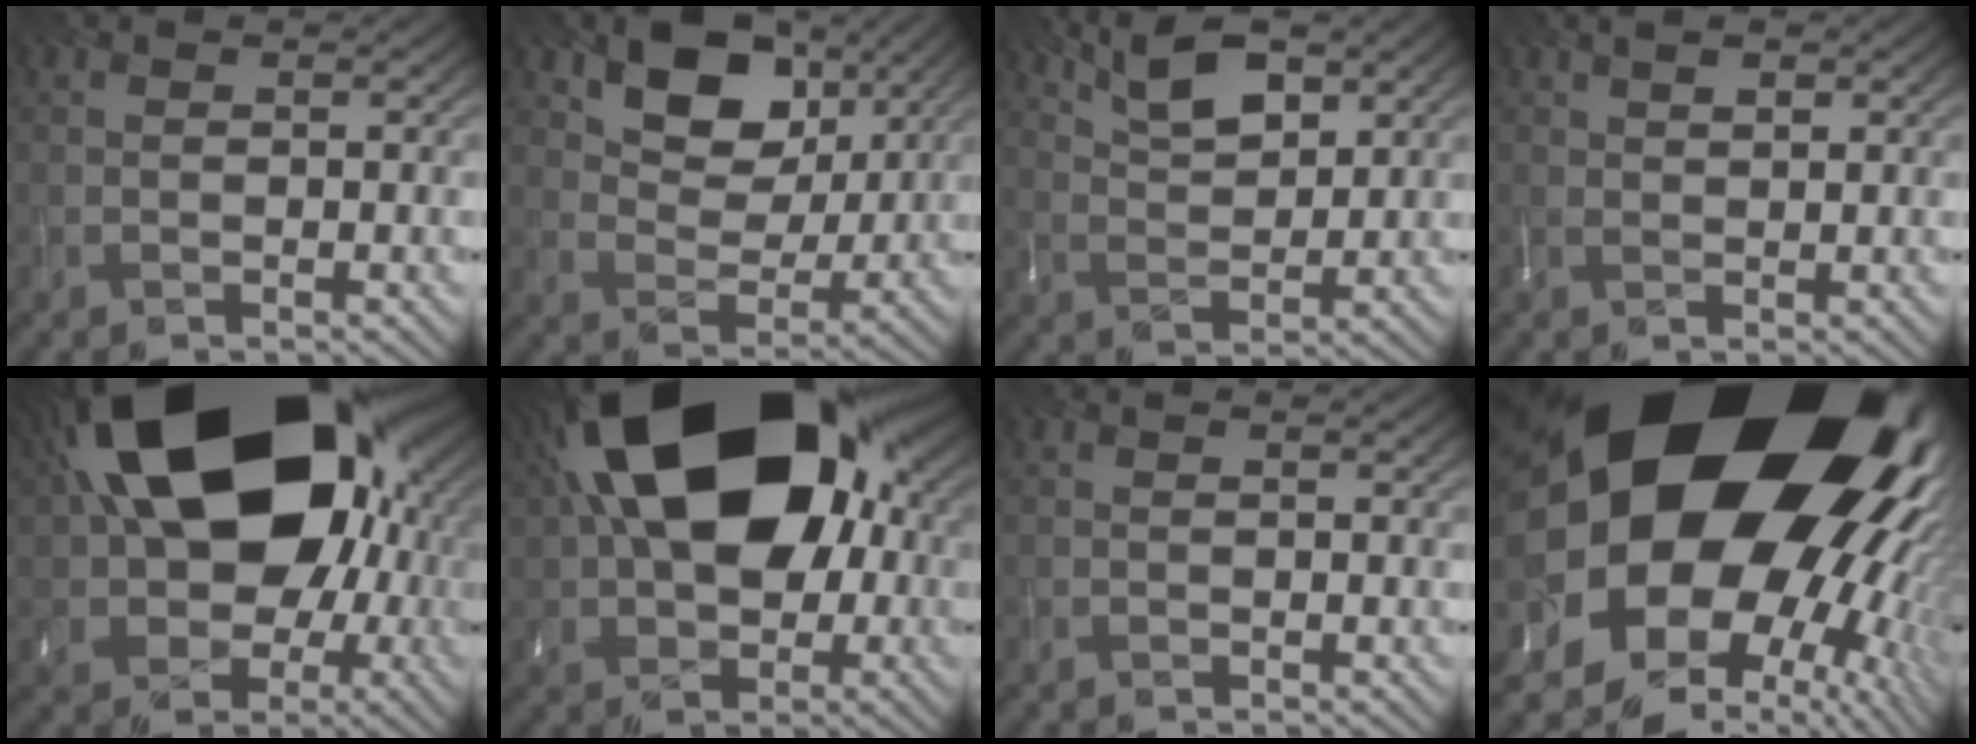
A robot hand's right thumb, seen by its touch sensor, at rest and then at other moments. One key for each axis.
{"total": 9.8, "fx": 5.2, "fy": 6.2, "fz": 5.5, "tx": -0.099, "ty": -0.003, "tz": 0.082}
{"total": 6.3, "fx": 4.2, "fy": 2.1, "fz": 4.2, "tx": -0.088, "ty": 0.007, "tz": 0.086}
{"total": 1.4, "fx": 1.2, "fy": 0.3, "fz": 0.7, "tx": -0.006, "ty": -0.002, "tz": 0.023}
{"total": 22.9, "fx": 5.6, "fy": 15.6, "fz": 15.8, "tx": -0.287, "ty": 0.027, "tz": 0.093}
{"total": 22.1, "fx": 5.6, "fy": 13.7, "fz": 16.4, "tx": -0.278, "ty": 0.050, "tz": 0.080}
{"total": 0.0}
{"total": 24.0, "fx": 4.2, "fy": 18.2, "fz": 15.0, "tx": -0.240, "ty": -0.079, "tz": 0.048}